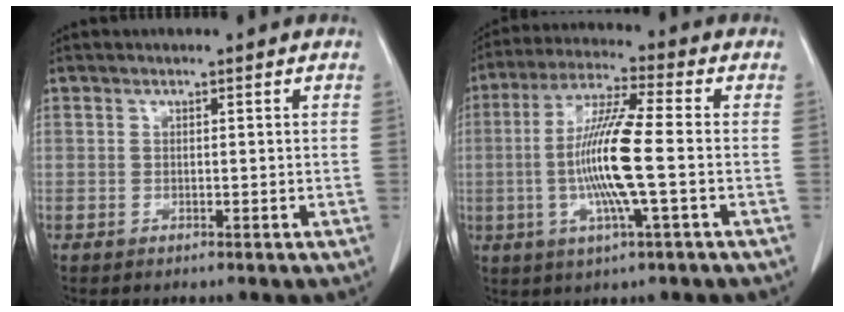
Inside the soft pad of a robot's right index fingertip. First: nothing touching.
{"total": 11.9, "force": [-1.6, 0.2, 11.8], "torque": [-0.235, -0.001, -0.038]}